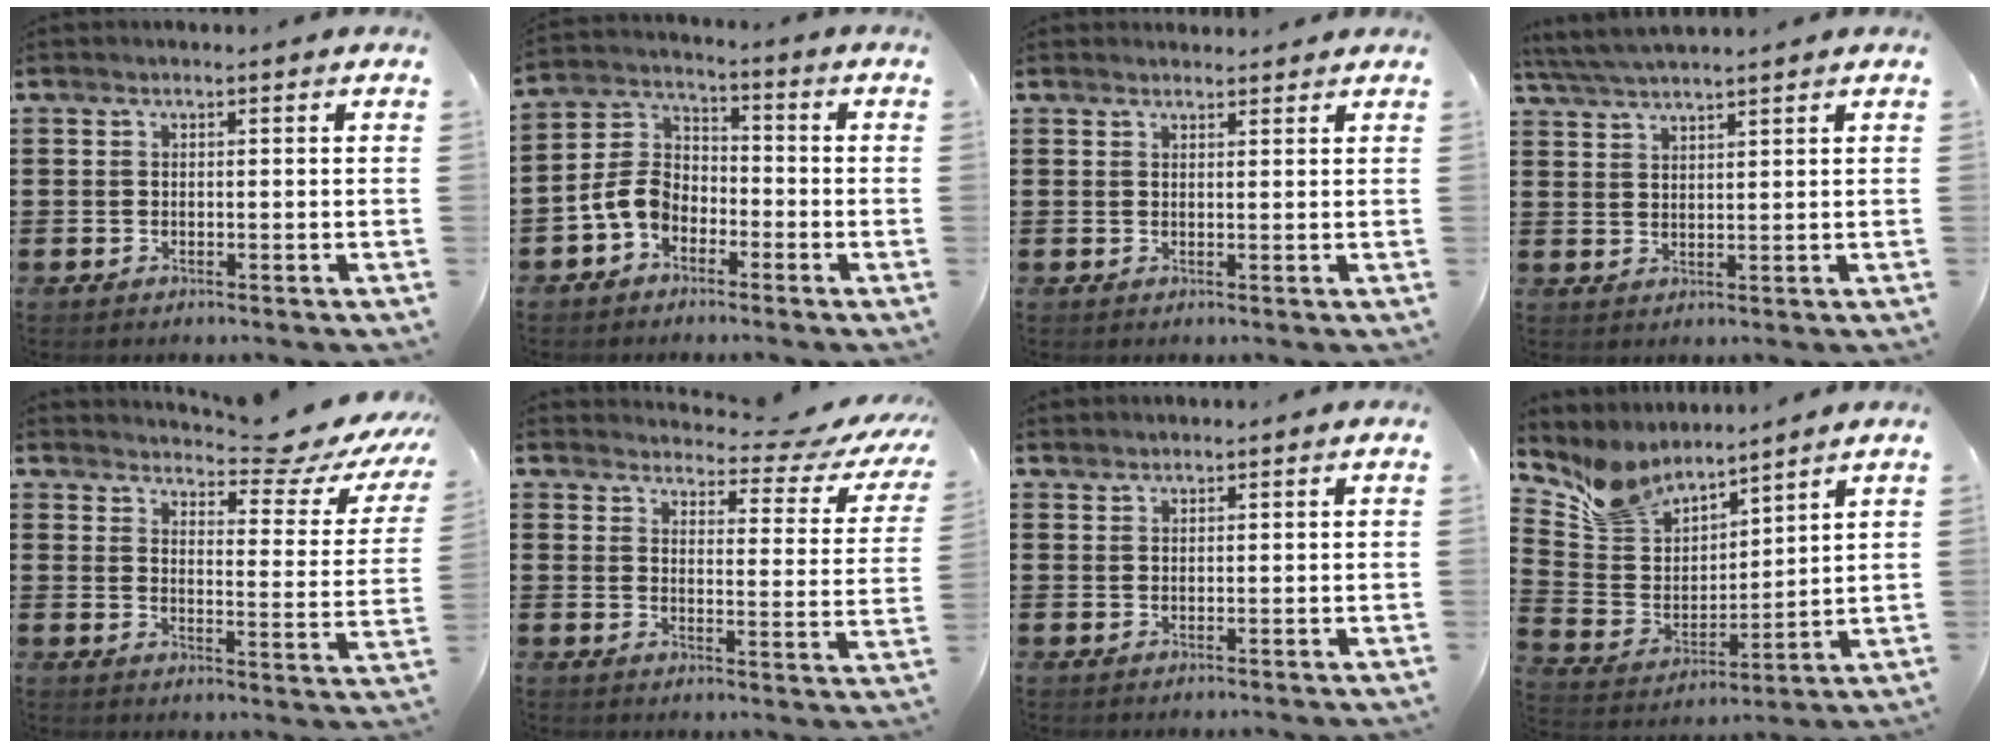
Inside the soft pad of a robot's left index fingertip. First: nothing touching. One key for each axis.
{"total": 6.2, "fx": -2.9, "fy": 4.4, "fz": 3.2, "tx": -0.099, "ty": 0.004, "tz": -0.068}
{"total": 1.5, "fx": 1.4, "fy": 0.4, "fz": -0.1, "tx": -0.002, "ty": 0.001, "tz": 0.028}
{"total": 3.8, "fx": 3.5, "fy": -0.1, "fz": 1.3, "tx": -0.036, "ty": -0.006, "tz": 0.065}
{"total": 6.8, "fx": 6.1, "fy": 0.3, "fz": 2.8, "tx": -0.052, "ty": -0.049, "tz": 0.098}
{"total": 4.5, "fx": 4.0, "fy": 0.7, "fz": 2.0, "tx": -0.038, "ty": -0.036, "tz": 0.059}
{"total": 1.3, "fx": 1.3, "fy": 0.2, "fz": 0.0, "tx": -0.002, "ty": 0.000, "tz": 0.025}
{"total": 7.6, "fx": 6.8, "fy": 3.3, "fz": 1.0, "tx": -0.067, "ty": -0.042, "tz": 0.128}